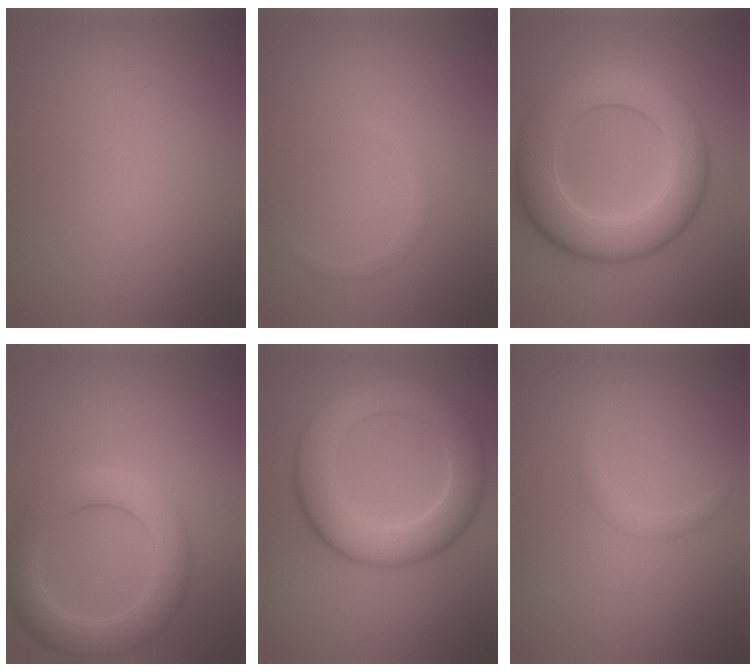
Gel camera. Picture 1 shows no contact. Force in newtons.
{"total": 0.7, "press": 0.7, "slide": 0.0}
{"total": 8.8, "press": 8.8, "slide": 0.1}
{"total": 5.6, "press": 5.6, "slide": 0.2}
{"total": 7.6, "press": 7.6, "slide": 0.2}
{"total": 1.1, "press": 1.1, "slide": 0.1}